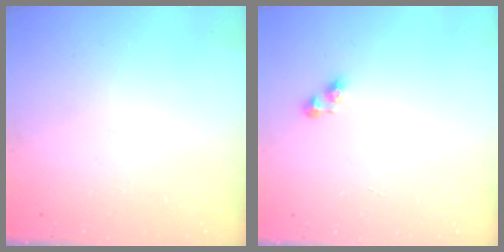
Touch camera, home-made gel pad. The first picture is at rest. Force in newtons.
{"total": 3.4, "press": 3.4, "slide": 0.4}